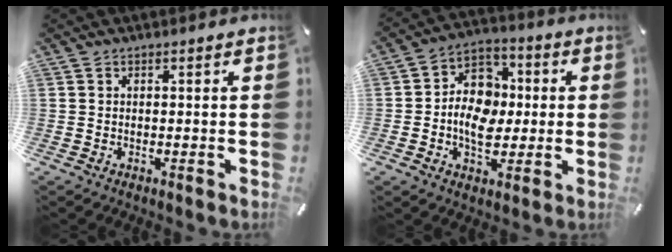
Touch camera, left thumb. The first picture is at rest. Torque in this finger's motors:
{"motor_torque": [0.28, 0.99, 0.59, -0.37, 0.32]}